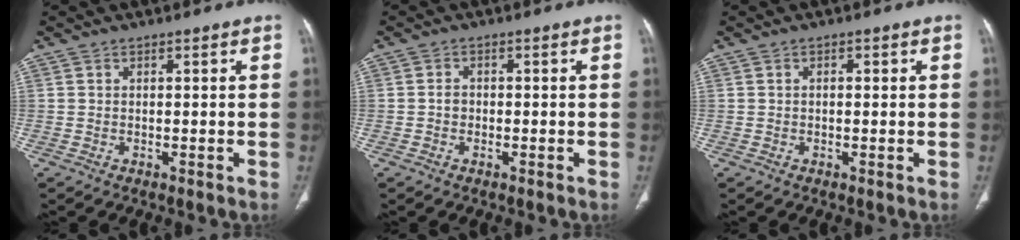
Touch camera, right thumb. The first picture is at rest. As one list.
[{"total": 1.5, "force": [-0.2, 1.3, 0.7], "torque": [-0.001, 0.008, -0.005]}, {"total": 0.7, "force": [0.0, 0.4, 0.5], "torque": [-0.009, 0.001, 0.000]}]